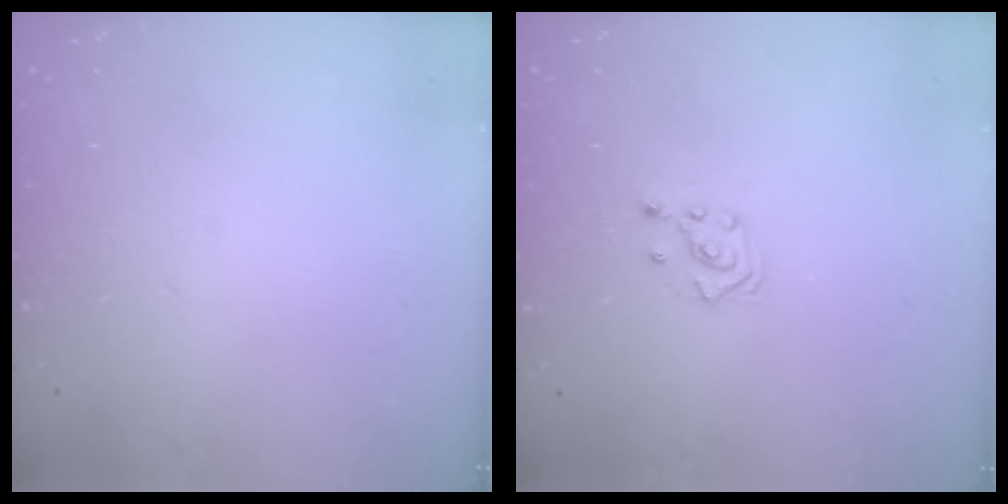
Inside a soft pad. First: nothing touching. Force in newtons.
{"total": 2.6, "press": 2.4, "slide": 1.0}